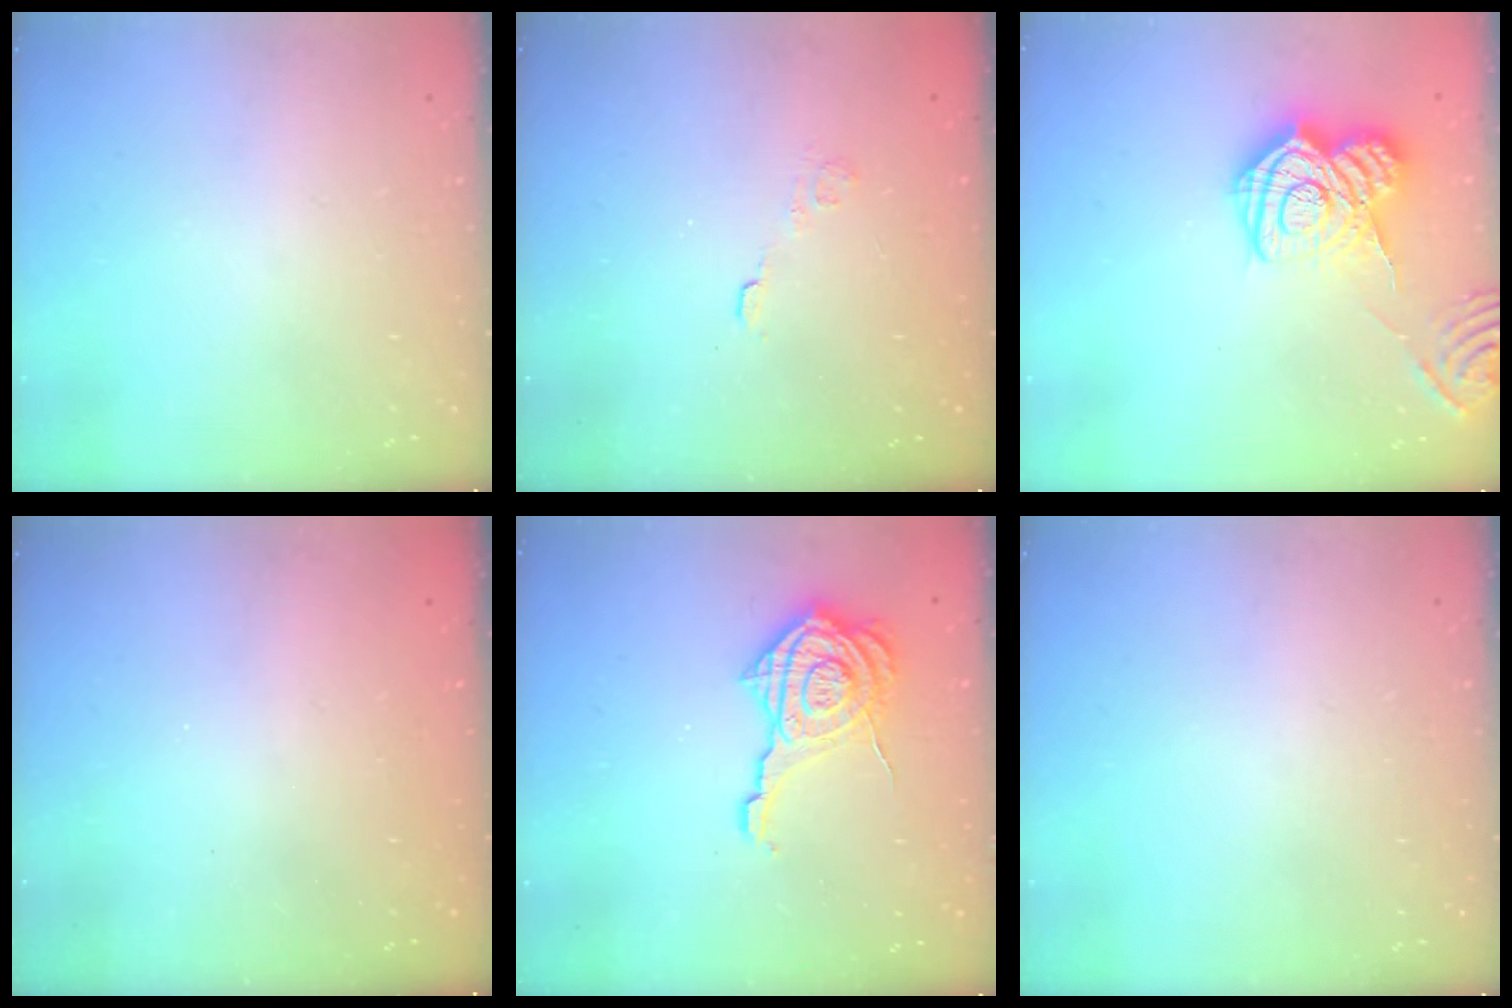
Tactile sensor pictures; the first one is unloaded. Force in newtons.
{"total": 2.6, "press": 2.2, "slide": 1.4}
{"total": 16.6, "press": 16.6, "slide": 1.1}
{"total": 1.8, "press": 1.7, "slide": 0.5}
{"total": 13.6, "press": 13.5, "slide": 1.5}
{"total": 0.0}